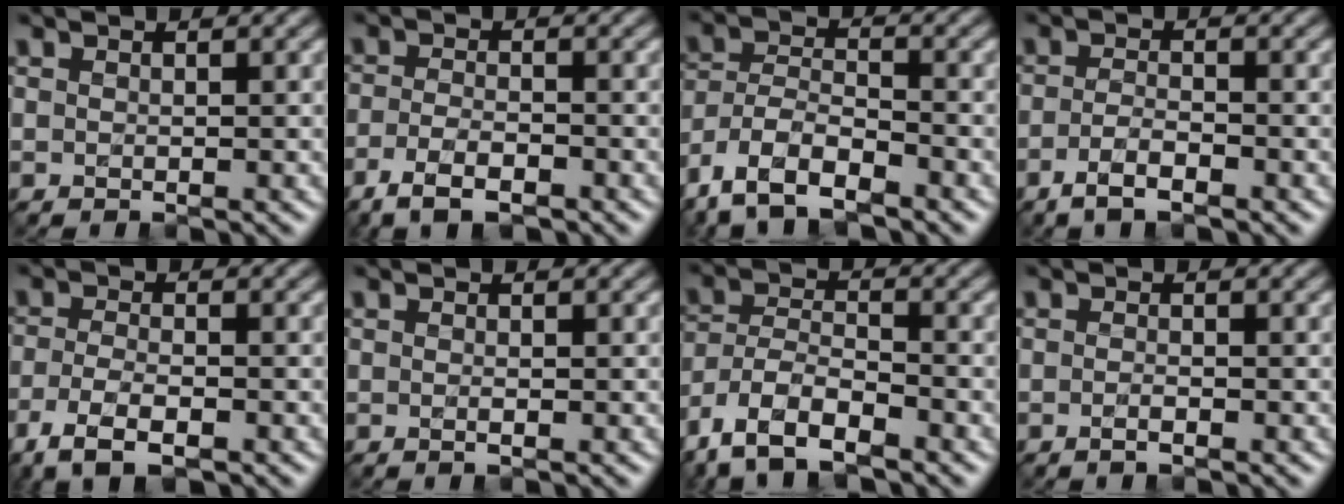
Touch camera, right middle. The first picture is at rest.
{"total": 4.4, "force": [-2.8, 1.6, 2.9], "torque": [-0.060, -0.008, -0.057]}
{"total": 8.6, "force": [-6.1, 3.5, 4.9], "torque": [-0.098, -0.007, -0.123]}
{"total": 2.8, "force": [-1.7, 0.8, 2.1], "torque": [-0.046, -0.001, -0.036]}
{"total": 4.7, "force": [-2.9, 1.7, 3.3], "torque": [-0.073, -0.011, -0.058]}
{"total": 0.6, "force": [-0.2, 0.1, 0.6], "torque": [-0.011, -0.004, -0.003]}
{"total": 8.5, "force": [-6.0, 3.4, 5.0], "torque": [-0.100, -0.008, -0.120]}
{"total": 1.1, "force": [-0.5, 0.3, 0.9], "torque": [-0.015, -0.002, -0.009]}